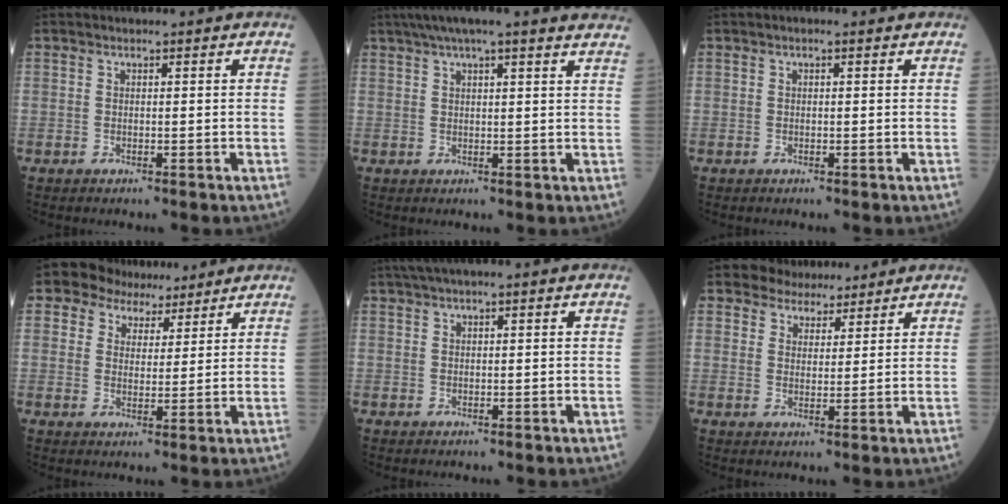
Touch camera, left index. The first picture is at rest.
{"total": 16.0, "force": [13.5, 1.0, 8.4], "torque": [-0.134, 0.042, 0.164]}
{"total": 0.6, "force": [0.3, 0.2, 0.5], "torque": [-0.012, 0.004, -0.001]}
{"total": 6.1, "force": [4.7, 3.9, 0.8], "torque": [-0.014, 0.019, 0.074]}
{"total": 2.8, "force": [1.7, 0.0, 2.2], "torque": [-0.048, 0.023, 0.033]}
{"total": 5.2, "force": [4.5, 2.5, 0.6], "torque": [-0.004, 0.008, 0.069]}